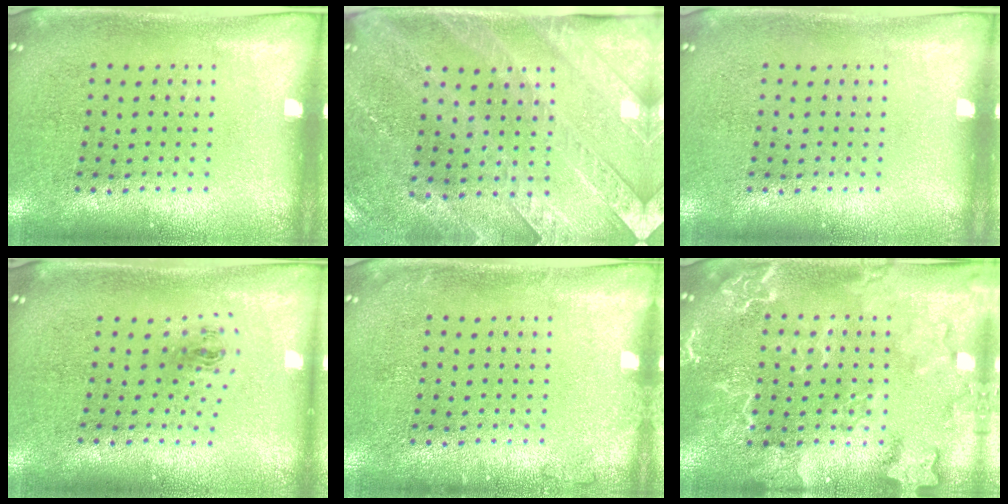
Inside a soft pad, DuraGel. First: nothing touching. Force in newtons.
{"total": 2.9, "press": 2.7, "slide": 1.1}
{"total": 0.0}
{"total": 1.0, "press": 0.4, "slide": 0.9}
{"total": 0.8, "press": 0.7, "slide": 0.2}
{"total": 2.5, "press": 2.5, "slide": 0.4}